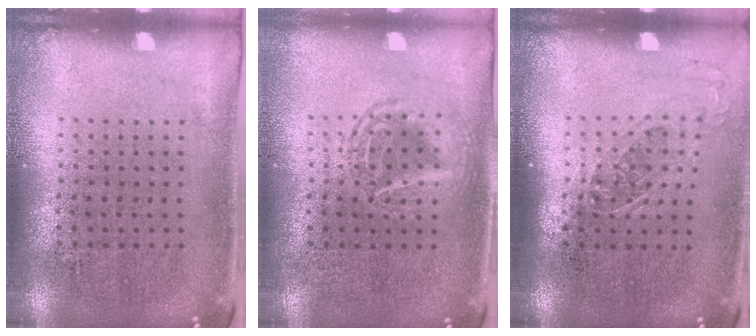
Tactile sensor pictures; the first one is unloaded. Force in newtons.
{"total": 2.4, "press": 2.4, "slide": 0.2}
{"total": 1.2, "press": 0.9, "slide": 0.7}